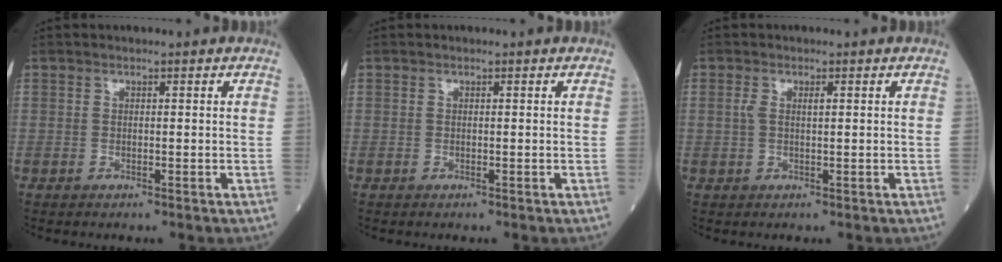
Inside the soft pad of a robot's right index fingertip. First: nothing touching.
{"total": 0.0}
{"total": 1.7, "force": [0.5, 0.5, 1.6], "torque": [-0.039, 0.009, 0.010]}